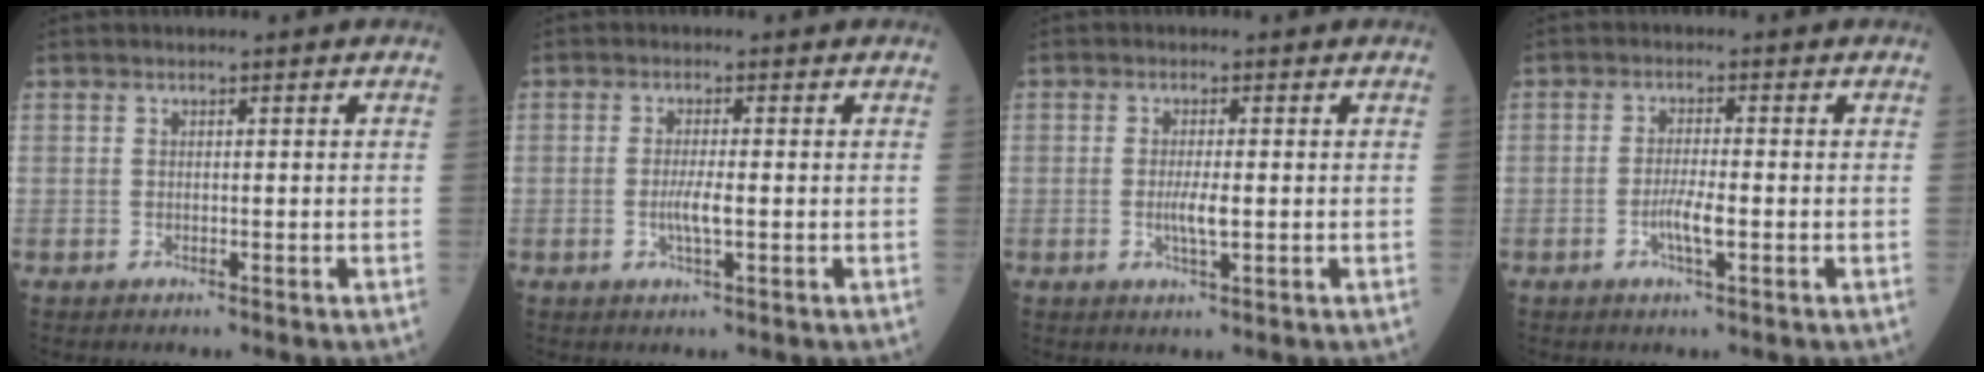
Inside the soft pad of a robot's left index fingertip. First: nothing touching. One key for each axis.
{"total": 2.5, "fx": -0.3, "fy": 0.1, "fz": 2.5, "tx": -0.053, "ty": -0.004, "tz": -0.006}
{"total": 2.6, "fx": -0.2, "fy": 0.3, "fz": 2.6, "tx": -0.055, "ty": -0.005, "tz": -0.003}
{"total": 3.2, "fx": -1.0, "fy": 0.3, "fz": 3.0, "tx": -0.063, "ty": -0.003, "tz": -0.019}